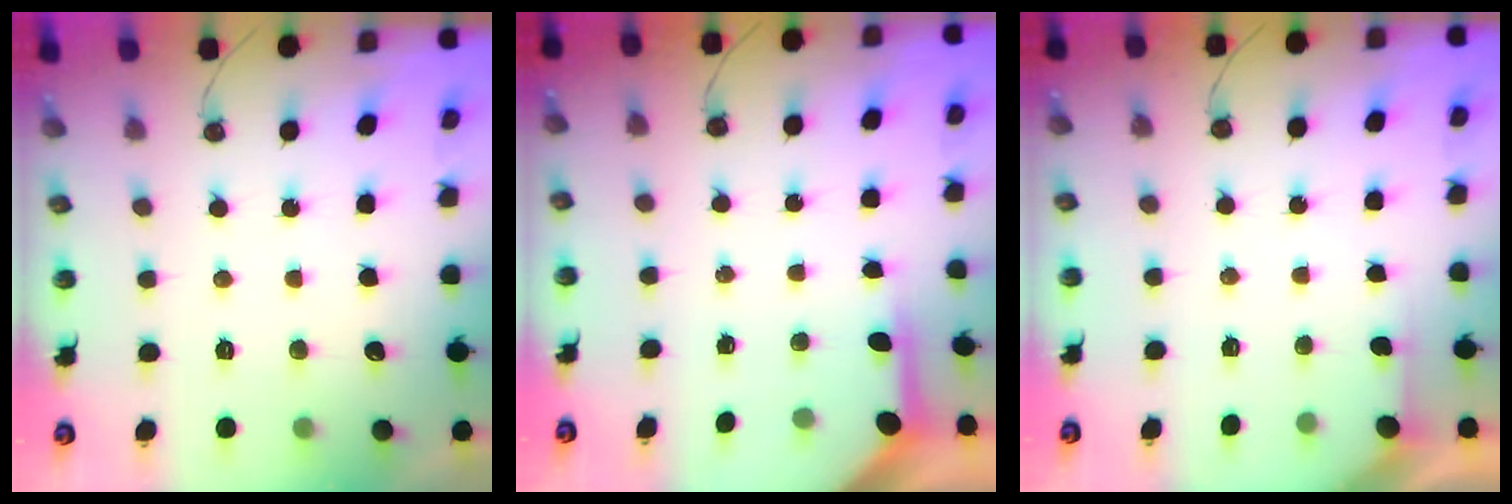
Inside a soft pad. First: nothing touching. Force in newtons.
{"total": 3.9, "press": 3.8, "slide": 0.3}
{"total": 2.0, "press": 2.0, "slide": 0.2}